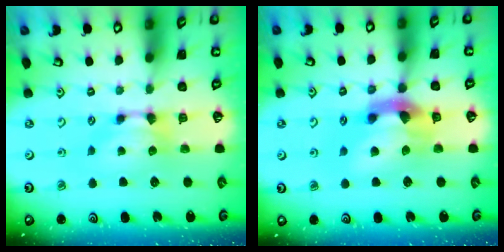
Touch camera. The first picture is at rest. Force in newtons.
{"total": 6.1, "press": 5.8, "slide": 2.2}